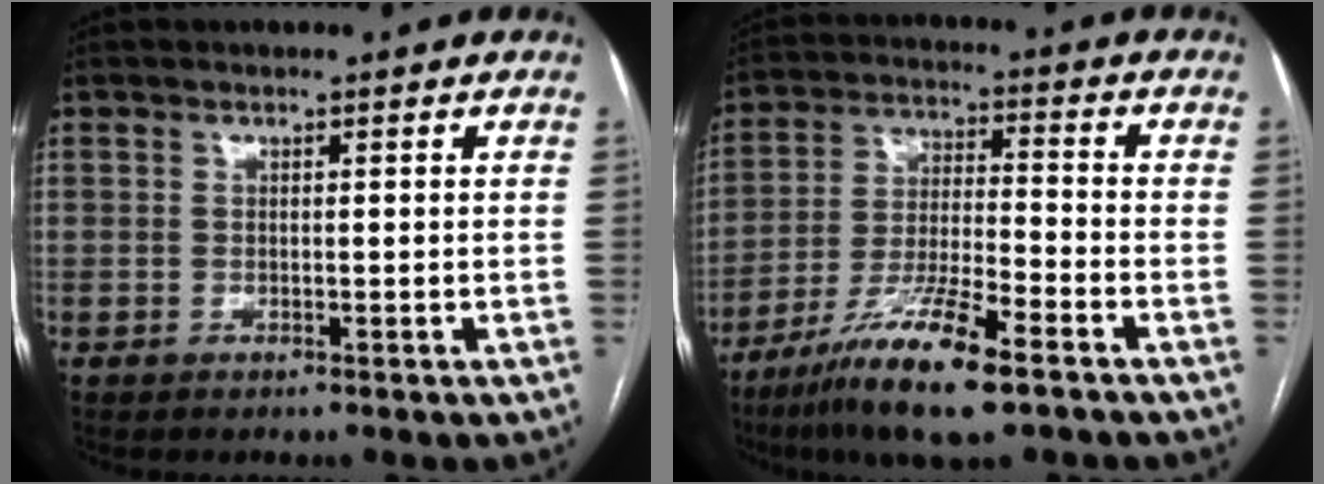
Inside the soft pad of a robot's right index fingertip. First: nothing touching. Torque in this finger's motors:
{"motor_torque": [1.04, -0.95, 0.78, 0.20]}